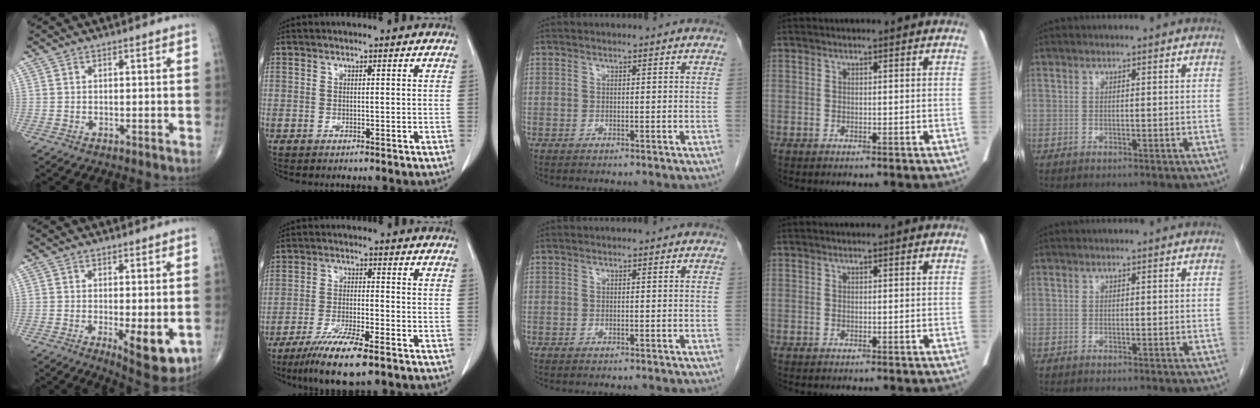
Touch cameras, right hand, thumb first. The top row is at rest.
{"thumb": {"total": 9.4, "force": [-2.2, 3.3, 8.5], "torque": [-0.112, -0.022, -0.025]}, "index": {"total": 9.3, "force": [-6.3, 0.8, 6.8], "torque": [-0.123, -0.024, -0.110]}}